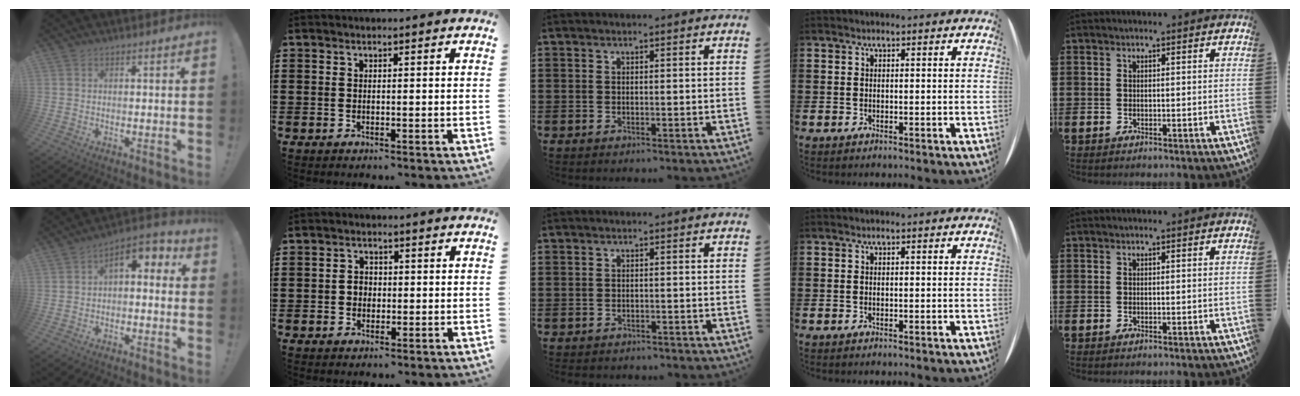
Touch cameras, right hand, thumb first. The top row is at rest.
{"thumb": {"total": 5.9, "force": [1.1, 3.2, 4.8], "torque": [-0.062, -0.005, 0.020]}, "index": {"total": 2.1, "force": [-0.3, 1.9, 0.9], "torque": [-0.021, 0.008, -0.009]}, "middle": {"total": 0.7, "force": [-0.7, 0.2, 0.0], "torque": [-0.002, 0.000, -0.015]}}